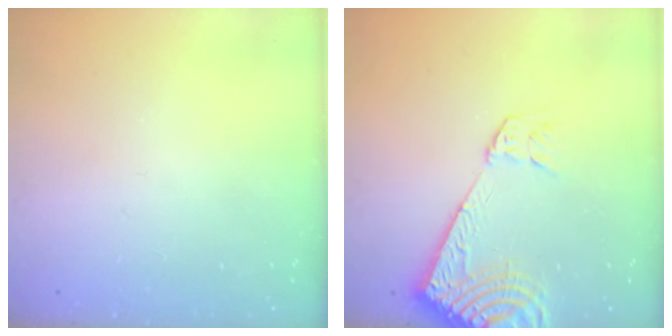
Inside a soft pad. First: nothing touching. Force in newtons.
{"total": 12.0, "press": 11.7, "slide": 2.4}